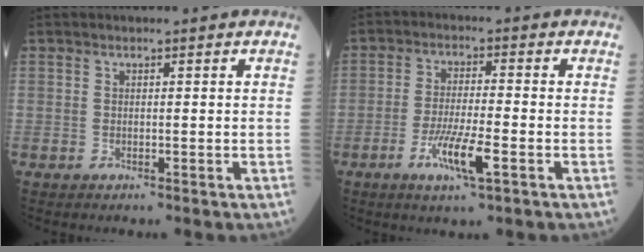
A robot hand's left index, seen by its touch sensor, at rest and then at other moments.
{"total": 6.7, "force": [-3.0, 0.5, 5.9], "torque": [-0.118, -0.009, -0.055]}